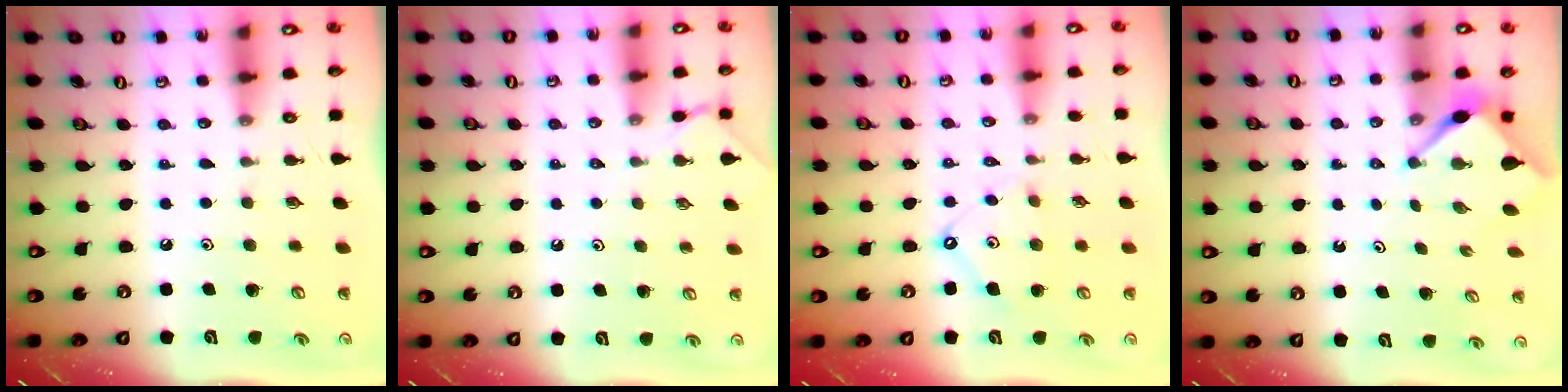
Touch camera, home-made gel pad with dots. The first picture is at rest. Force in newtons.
{"total": 1.9, "press": 1.9, "slide": 0.4}
{"total": 7.7, "press": 7.6, "slide": 0.8}
{"total": 2.9, "press": 2.8, "slide": 0.3}